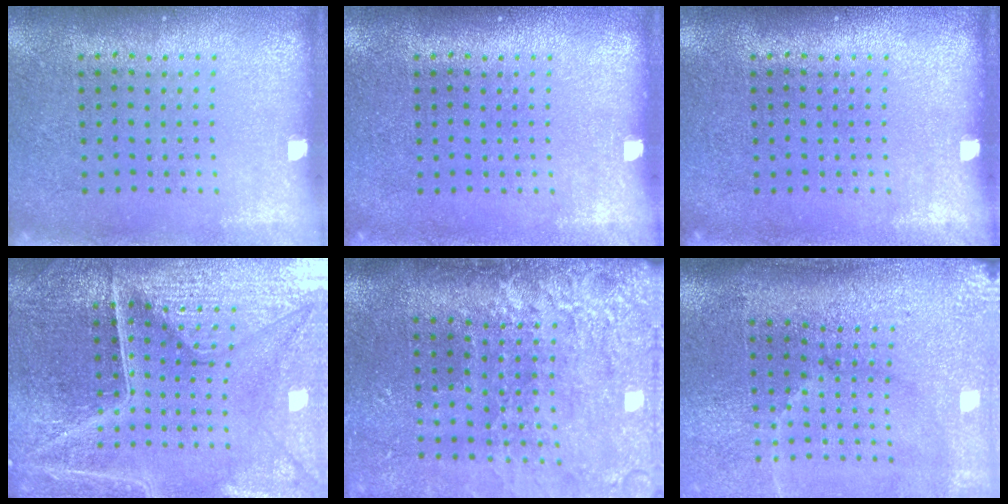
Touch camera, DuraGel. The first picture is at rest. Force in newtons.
{"total": 0.0}
{"total": 0.0}
{"total": 5.1, "press": 4.9, "slide": 1.4}
{"total": 4.6, "press": 3.8, "slide": 2.7}
{"total": 4.7, "press": 3.9, "slide": 2.7}